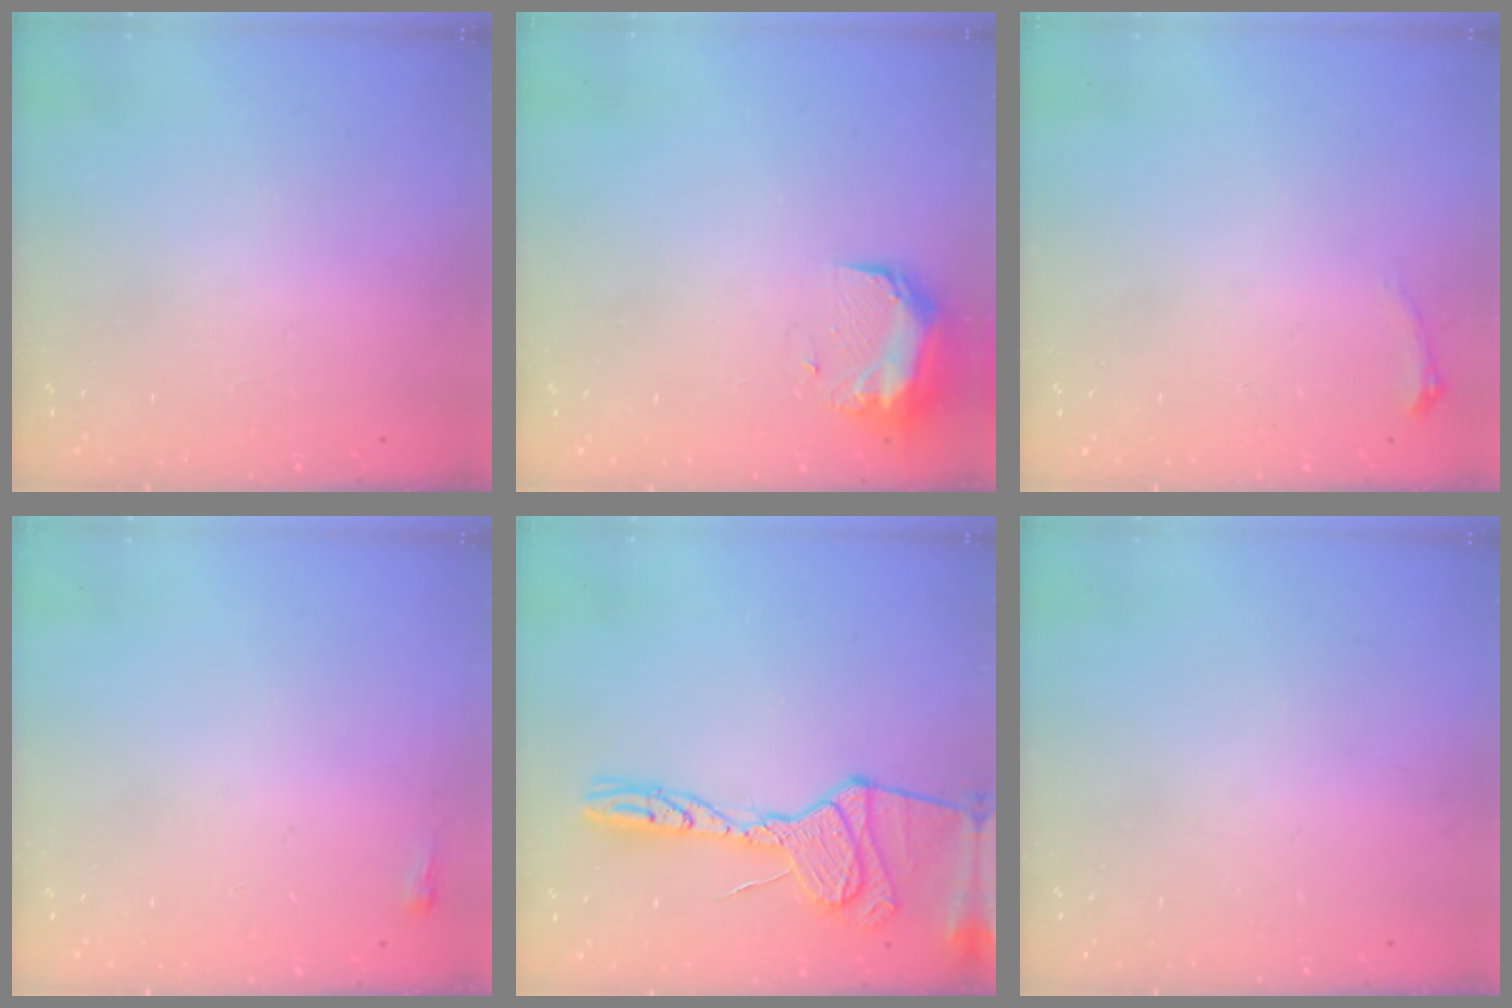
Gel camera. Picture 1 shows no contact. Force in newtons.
{"total": 9.3, "press": 9.3, "slide": 0.7}
{"total": 4.5, "press": 4.3, "slide": 1.1}
{"total": 2.0, "press": 2.0, "slide": 0.5}
{"total": 18.9, "press": 18.8, "slide": 1.9}
{"total": 0.0}